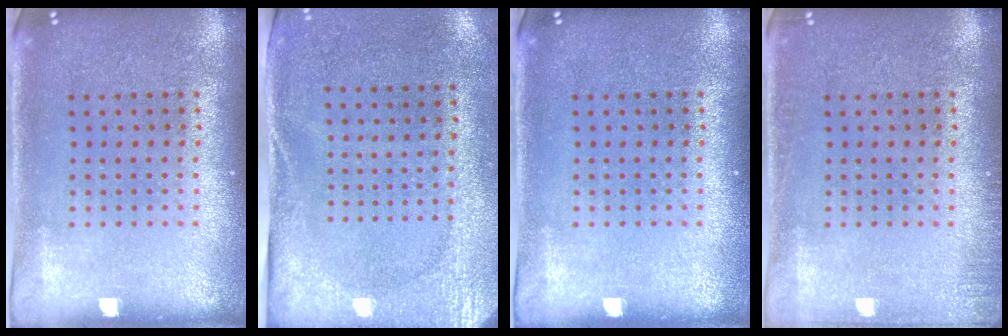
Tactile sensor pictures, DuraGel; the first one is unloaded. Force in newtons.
{"total": 2.7, "press": 2.1, "slide": 1.6}
{"total": 0.0}
{"total": 1.1, "press": 1.1, "slide": 0.2}